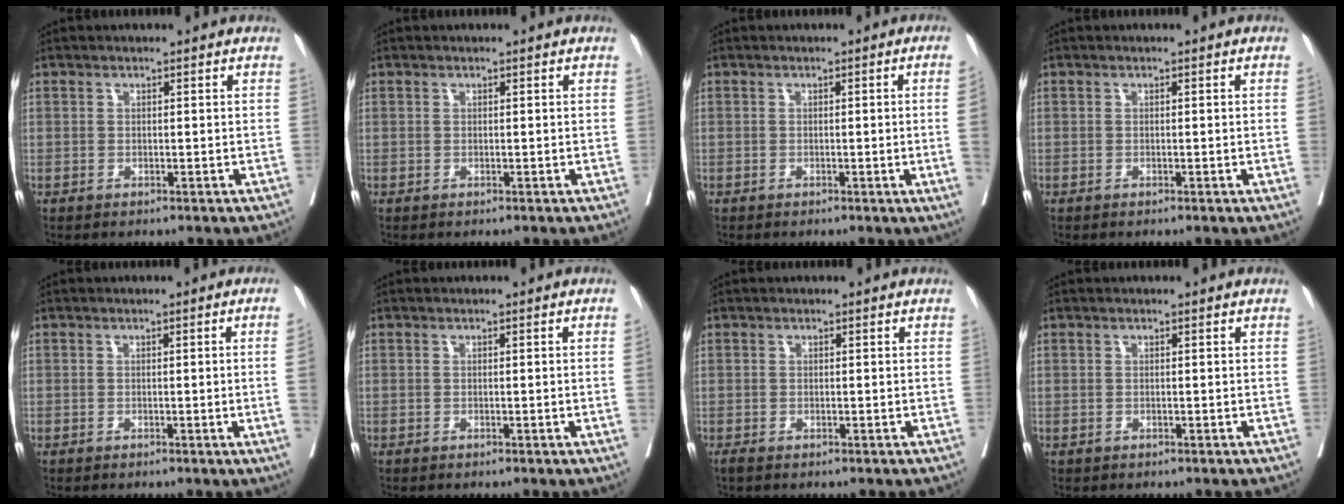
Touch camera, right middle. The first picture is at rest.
{"total": 0.0}
{"total": 3.9, "force": [-0.5, -1.6, 3.5], "torque": [-0.043, -0.007, -0.003]}
{"total": 0.6, "force": [0.0, -0.3, 0.5], "torque": [-0.003, 0.002, 0.000]}
{"total": 3.5, "force": [-0.4, -1.5, 3.1], "torque": [-0.038, -0.006, -0.002]}
{"total": 1.2, "force": [-0.2, -0.5, 1.1], "torque": [-0.012, 0.000, 0.000]}
{"total": 0.5, "force": [-0.5, 0.0, 0.3], "torque": [-0.010, -0.003, -0.011]}
{"total": 0.0}